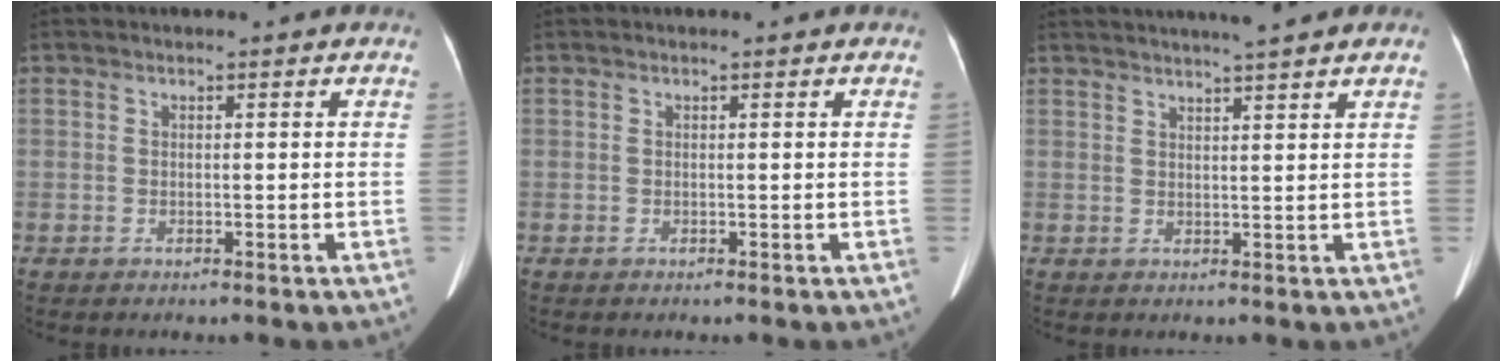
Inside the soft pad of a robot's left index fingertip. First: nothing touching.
{"total": 0.0}
{"total": 7.7, "force": [6.7, -0.5, 3.9], "torque": [-0.058, 0.026, 0.085]}